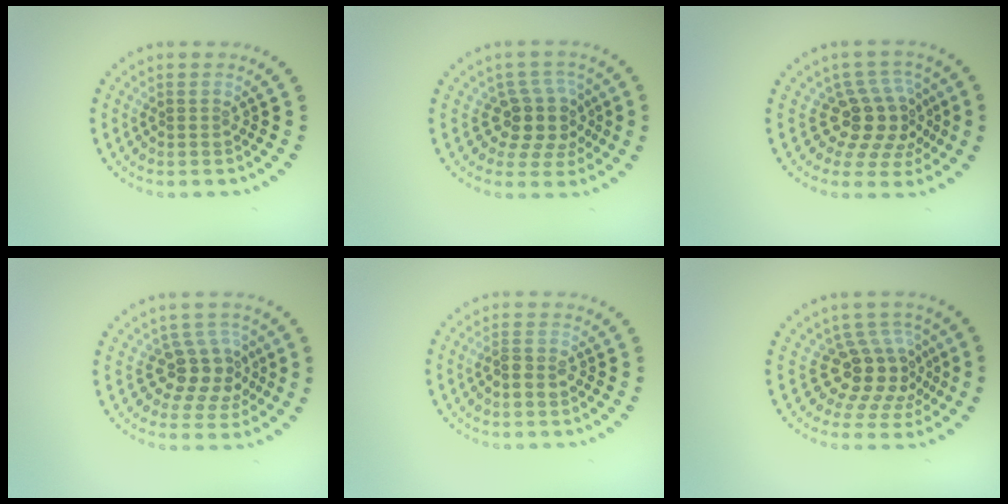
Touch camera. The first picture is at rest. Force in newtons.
{"total": 3.7, "press": 2.9, "slide": 2.3}
{"total": 4.5, "press": 3.3, "slide": 3.0}
{"total": 3.8, "press": 3.2, "slide": 2.1}
{"total": 1.6, "press": 1.5, "slide": 0.5}
{"total": 4.7, "press": 3.5, "slide": 3.2}